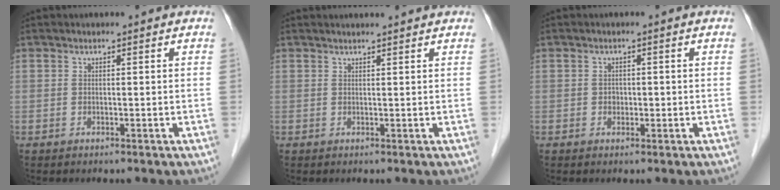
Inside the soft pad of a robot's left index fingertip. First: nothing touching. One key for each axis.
{"total": 3.5, "fx": 3.4, "fy": 0.1, "fz": 0.9, "tx": -0.014, "ty": 0.016, "tz": 0.040}
{"total": 1.1, "fx": -0.3, "fy": 1.0, "fz": 0.5, "tx": -0.008, "ty": -0.001, "tz": -0.004}